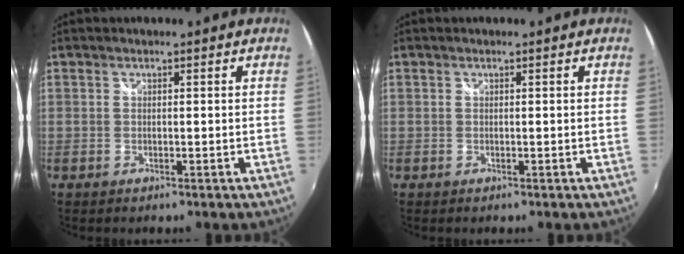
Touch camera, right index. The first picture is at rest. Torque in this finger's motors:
{"motor_torque": [0.06, 0.06, 0.00, 0.01]}